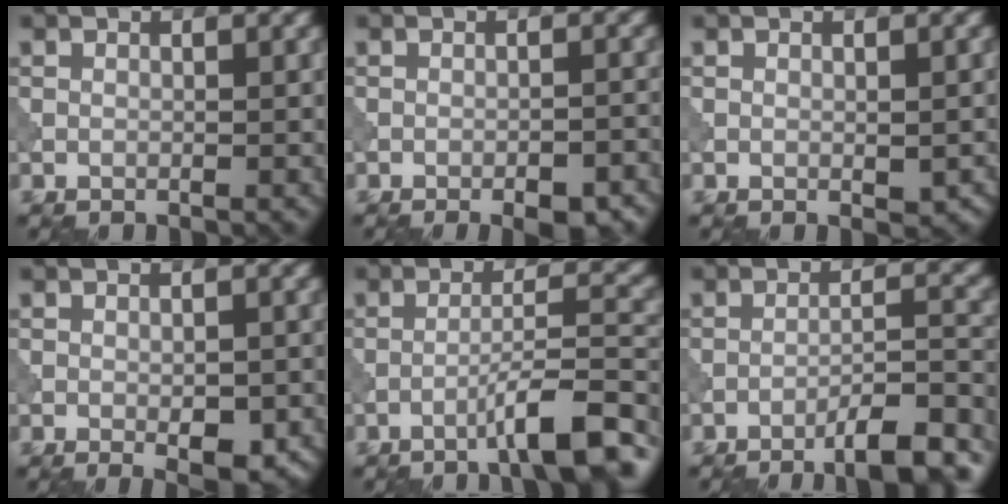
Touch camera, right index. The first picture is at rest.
{"total": 4.2, "force": [-3.0, 1.3, 2.6], "torque": [-0.041, 0.010, -0.031]}
{"total": 1.4, "force": [-0.3, 0.7, 1.1], "torque": [-0.015, -0.004, -0.002]}
{"total": 3.3, "force": [-1.2, 1.3, 2.7], "torque": [-0.038, -0.003, -0.013]}
{"total": 7.0, "force": [-4.5, 1.0, 5.3], "torque": [-0.073, 0.019, -0.072]}
{"total": 8.2, "force": [-6.4, 1.4, 4.8], "torque": [-0.060, 0.012, -0.090]}